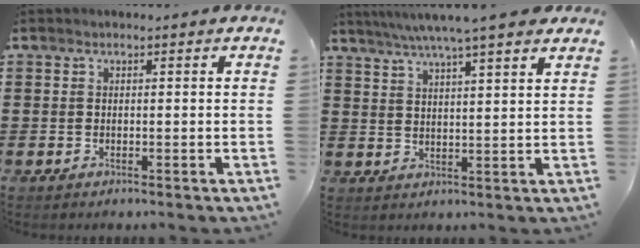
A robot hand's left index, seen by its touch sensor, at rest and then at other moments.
{"total": 5.7, "force": [4.7, -0.2, 3.2], "torque": [-0.075, -0.014, 0.081]}